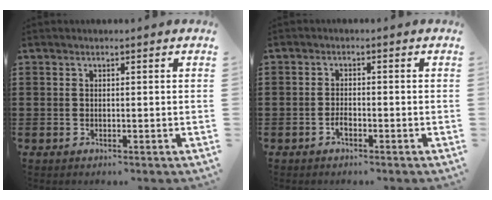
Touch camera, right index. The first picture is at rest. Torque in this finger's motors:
{"motor_torque": [1.59, 0.55, 0.12, 0.05]}